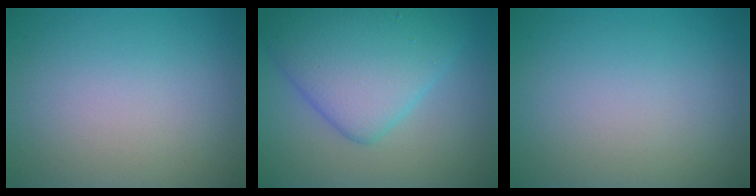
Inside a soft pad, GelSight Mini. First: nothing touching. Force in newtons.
{"total": 7.5, "press": 7.5, "slide": 0.2}
{"total": 0.0}